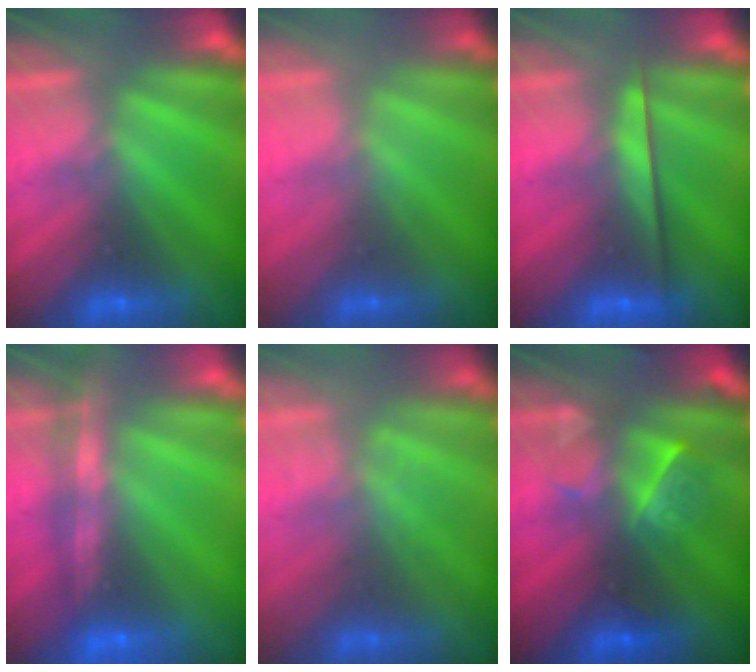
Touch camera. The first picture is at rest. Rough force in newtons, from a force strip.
{"total": 2.1}
{"total": 2.4}
{"total": 7.4}
{"total": 1.7}
{"total": 2.4}